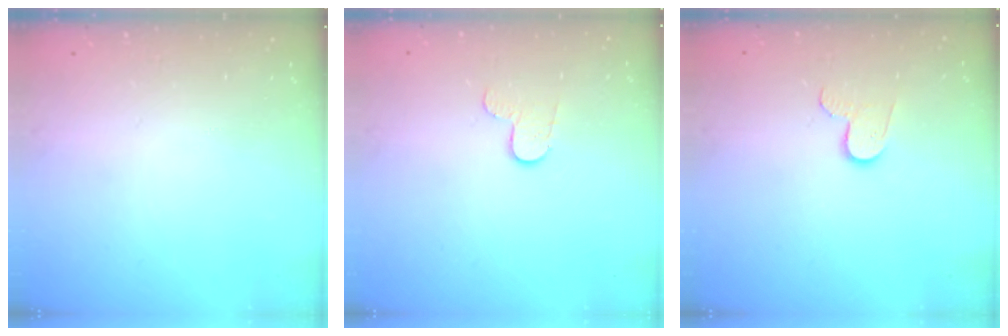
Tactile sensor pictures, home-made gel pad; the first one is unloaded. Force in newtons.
{"total": 5.7, "press": 5.7, "slide": 0.5}
{"total": 6.3, "press": 6.3, "slide": 0.5}